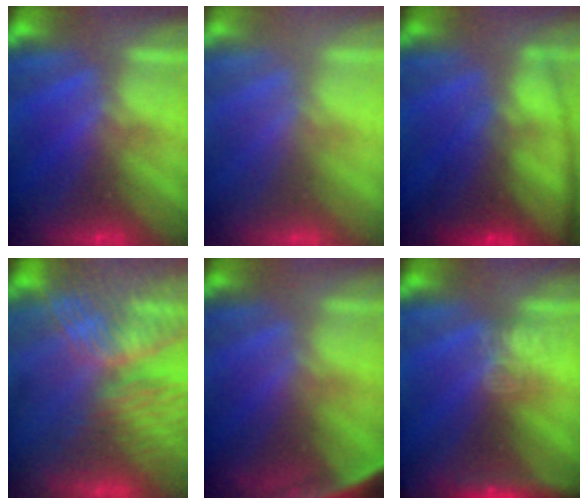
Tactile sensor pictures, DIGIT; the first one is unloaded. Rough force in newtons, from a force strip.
{"total": 2.5}
{"total": 5.7}
{"total": 8.3}
{"total": 7.3}
{"total": 8.3}